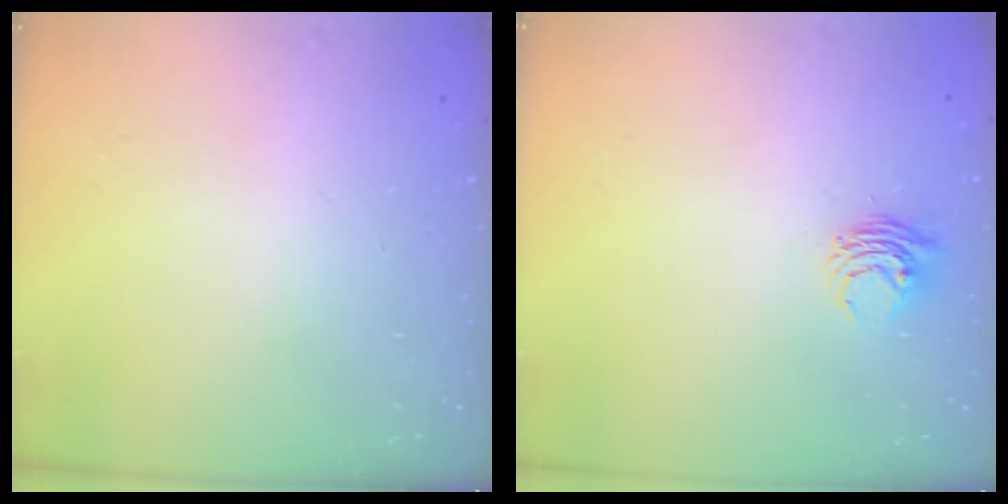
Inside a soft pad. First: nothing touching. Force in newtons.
{"total": 4.9, "press": 4.8, "slide": 0.4}